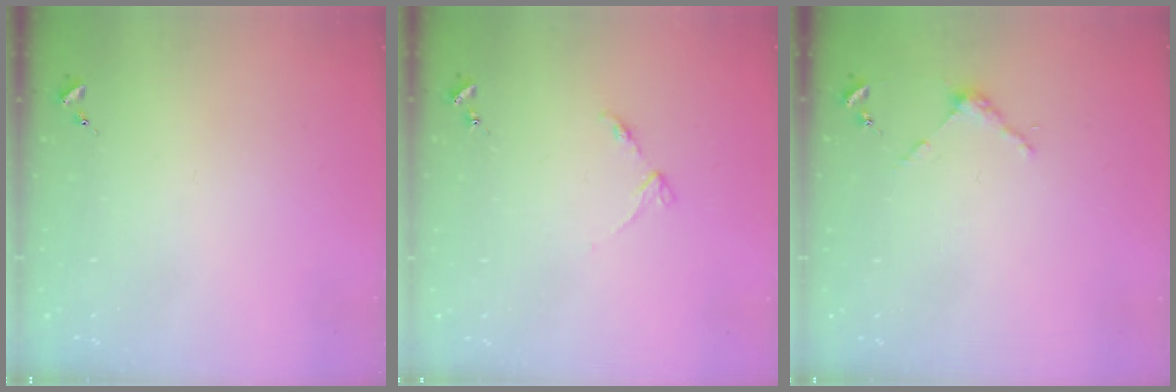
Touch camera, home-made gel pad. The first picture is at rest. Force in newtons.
{"total": 4.0, "press": 4.0, "slide": 0.6}
{"total": 3.9, "press": 3.9, "slide": 0.2}